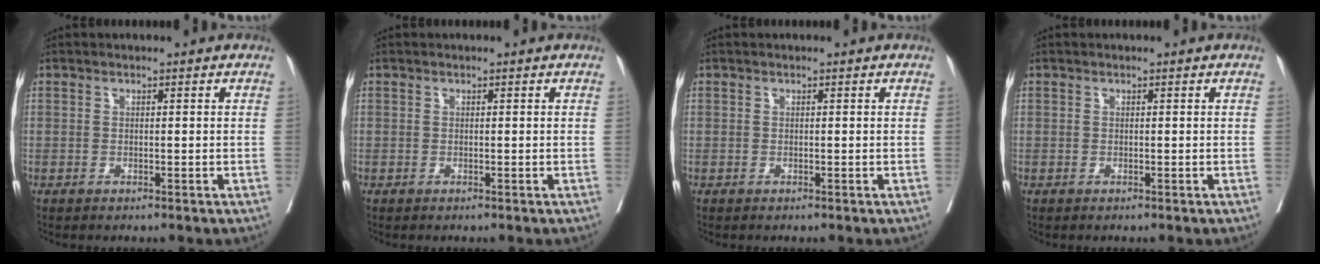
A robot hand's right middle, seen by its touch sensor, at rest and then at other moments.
{"total": 0.0}
{"total": 0.0}
{"total": 0.0}